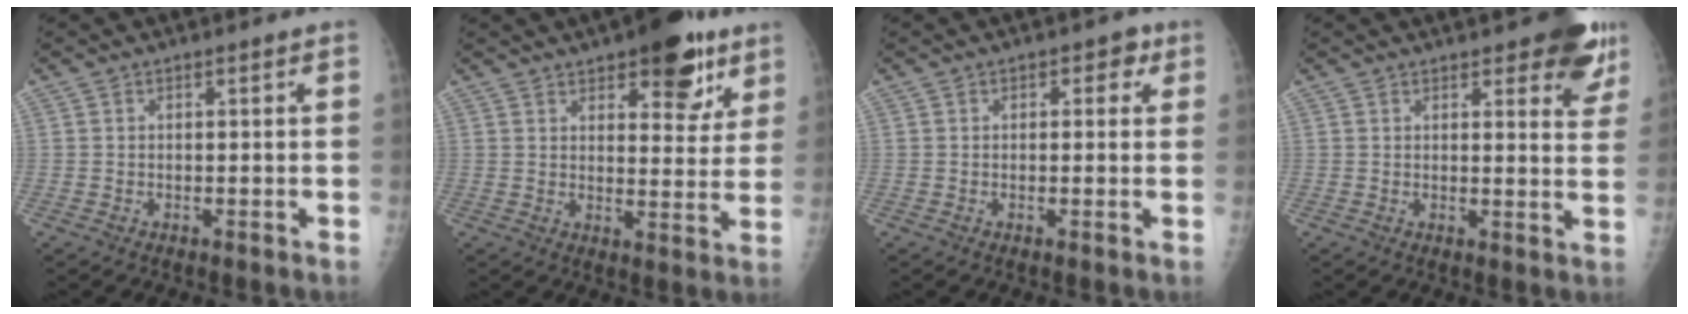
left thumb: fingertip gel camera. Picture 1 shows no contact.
{"total": 13.1, "force": [7.6, 5.6, 9.1], "torque": [-0.074, -0.031, 0.101]}
{"total": 3.4, "force": [1.2, 2.3, 2.2], "torque": [0.000, 0.002, 0.007]}
{"total": 8.8, "force": [5.9, 3.2, 5.7], "torque": [-0.032, -0.029, 0.061]}